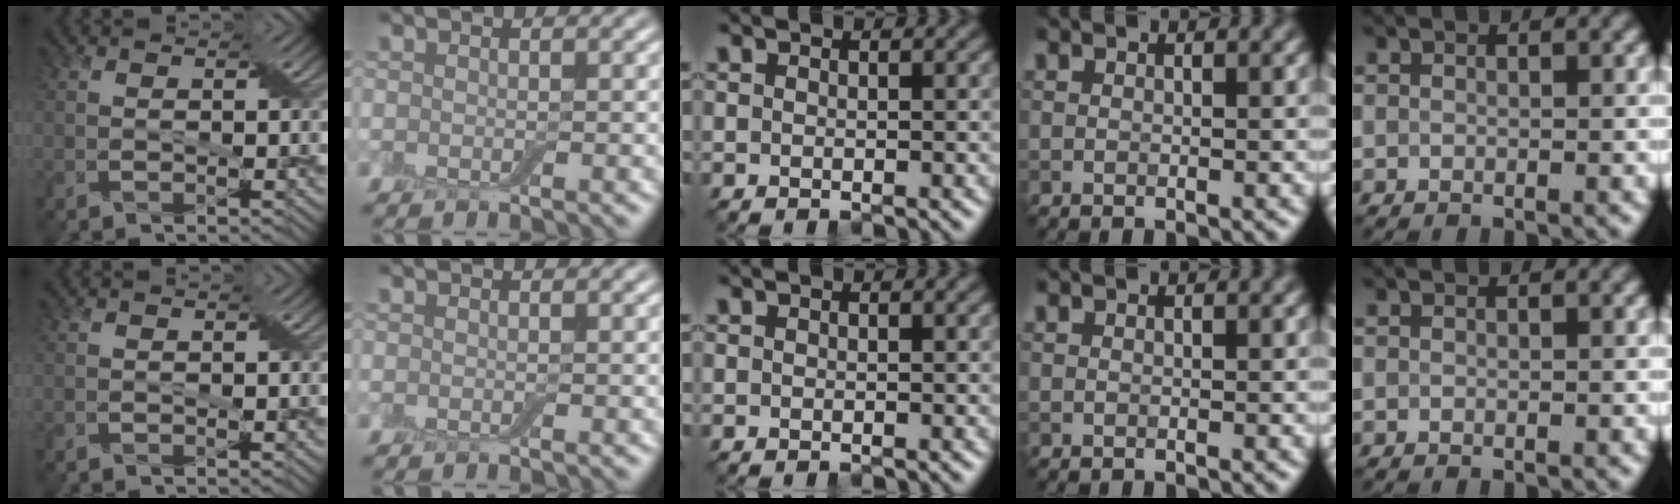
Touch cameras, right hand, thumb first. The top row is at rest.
{}